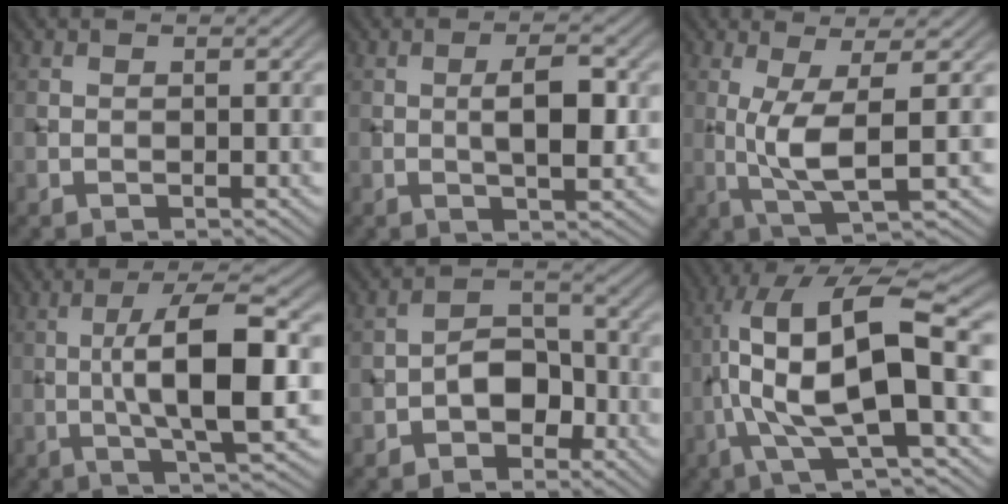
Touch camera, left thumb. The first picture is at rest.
{"total": 4.7, "force": [0.1, 1.4, 4.5], "torque": [-0.079, 0.004, 0.001]}
{"total": 6.1, "force": [0.4, 0.9, 6.0], "torque": [-0.125, 0.004, 0.013]}
{"total": 10.1, "force": [-0.5, 2.3, 9.9], "torque": [-0.158, 0.012, -0.012]}
{"total": 5.2, "force": [-2.3, 3.4, 3.1], "torque": [-0.042, 0.014, -0.048]}
{"total": 14.0, "force": [-0.6, 4.0, 13.4], "torque": [-0.259, 0.019, -0.018]}